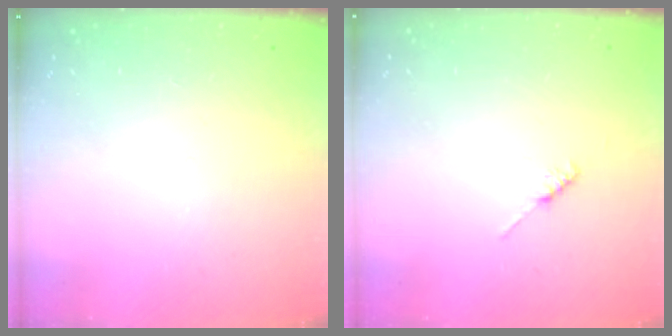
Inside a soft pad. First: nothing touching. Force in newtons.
{"total": 1.8, "press": 1.7, "slide": 0.3}